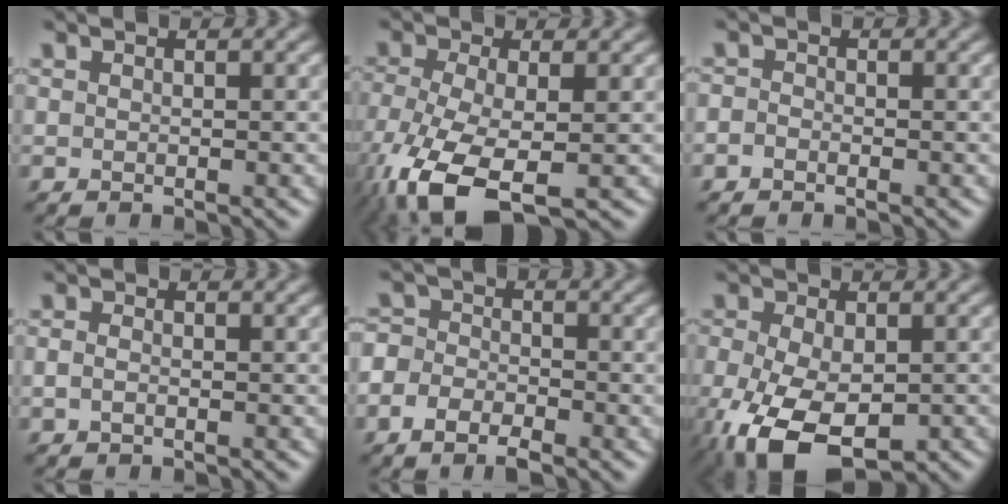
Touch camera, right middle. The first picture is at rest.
{"total": 9.3, "force": [-4.7, 3.8, 7.1], "torque": [-0.165, -0.027, -0.090]}
{"total": 0.9, "force": [-0.6, 0.5, 0.4], "torque": [-0.007, 0.000, -0.014]}
{"total": 0.8, "force": [-0.4, 0.4, 0.6], "torque": [-0.018, -0.003, -0.010]}
{"total": 4.4, "force": [-2.3, 2.9, 2.5], "torque": [-0.029, 0.002, -0.052]}
{"total": 9.3, "force": [-4.0, 4.7, 7.0], "torque": [-0.151, -0.027, -0.062]}